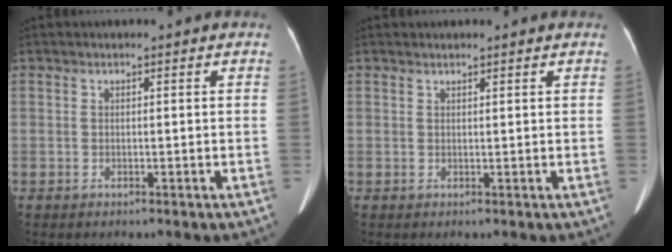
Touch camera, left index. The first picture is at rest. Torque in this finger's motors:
{"motor_torque": [-0.05, 0.01, 0.00, 0.02]}